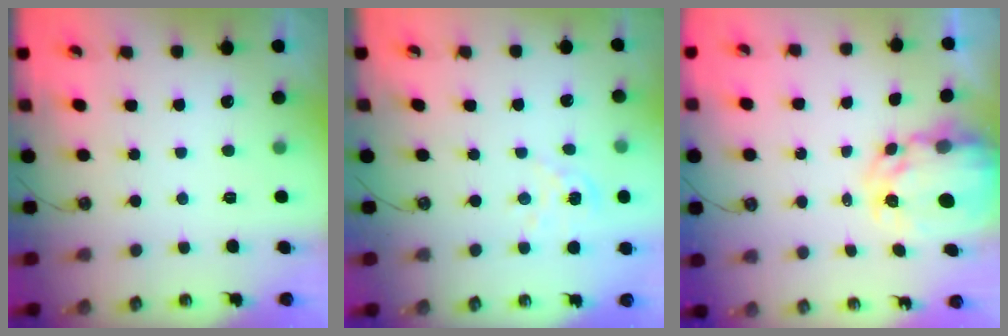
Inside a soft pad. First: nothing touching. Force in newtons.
{"total": 2.8, "press": 2.7, "slide": 0.3}
{"total": 8.6, "press": 8.6, "slide": 0.7}